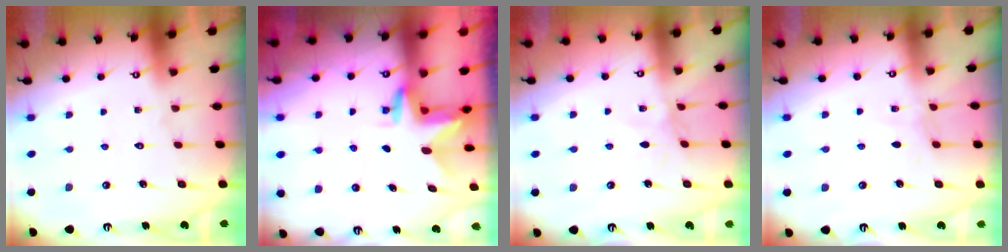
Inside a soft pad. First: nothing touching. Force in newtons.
{"total": 3.0, "press": 3.0, "slide": 0.2}
{"total": 3.3, "press": 3.3, "slide": 0.5}
{"total": 3.6, "press": 3.6, "slide": 0.4}